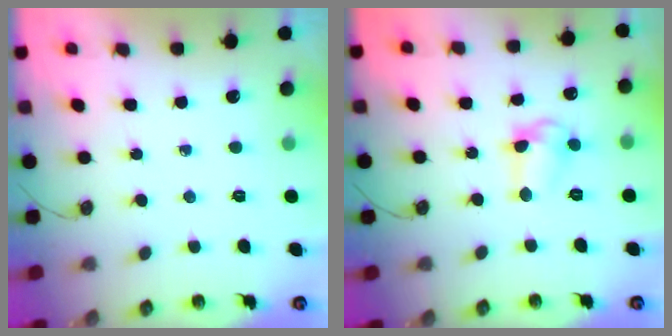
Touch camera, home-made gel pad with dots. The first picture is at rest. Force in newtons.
{"total": 8.0, "press": 8.0, "slide": 0.7}